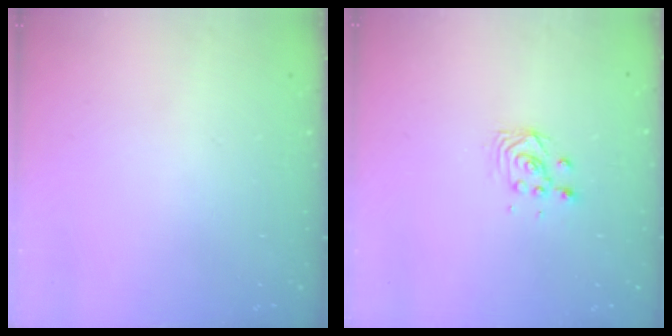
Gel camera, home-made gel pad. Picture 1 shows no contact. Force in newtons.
{"total": 2.8, "press": 2.8, "slide": 0.3}